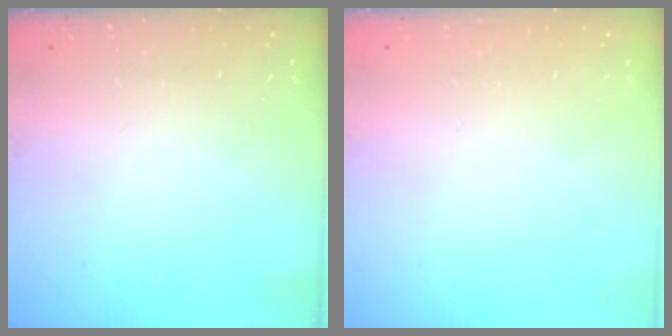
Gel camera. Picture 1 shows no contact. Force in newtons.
{"total": 1.7, "press": 1.7, "slide": 0.1}